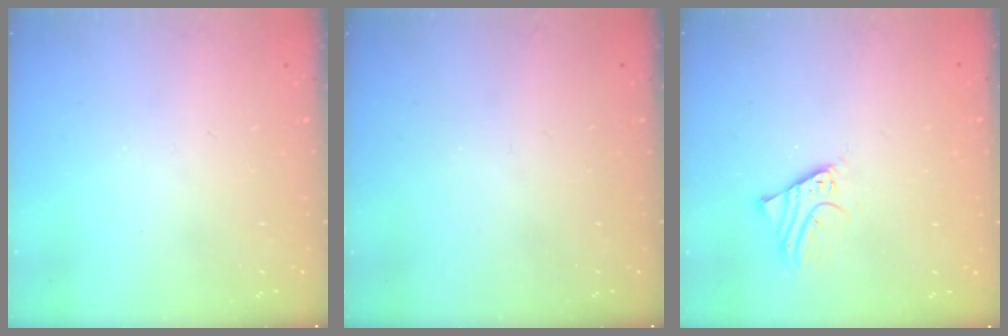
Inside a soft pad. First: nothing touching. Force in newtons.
{"total": 0.0}
{"total": 2.6, "press": 2.6, "slide": 0.1}